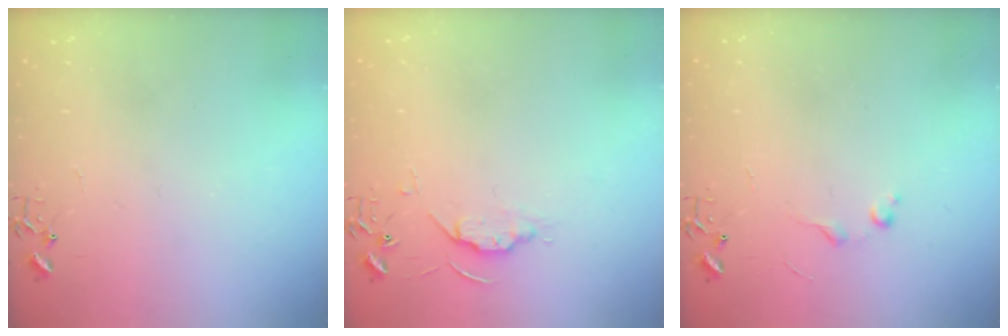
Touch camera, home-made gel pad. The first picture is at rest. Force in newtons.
{"total": 5.7, "press": 5.6, "slide": 0.8}
{"total": 6.8, "press": 6.7, "slide": 0.8}